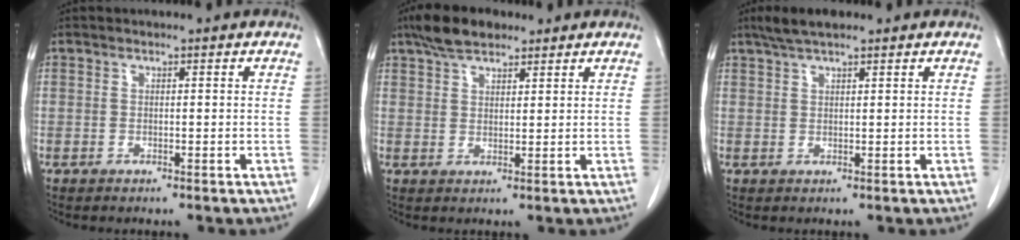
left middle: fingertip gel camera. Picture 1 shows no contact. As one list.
[{"total": 6.0, "force": [4.5, 2.4, 3.1], "torque": [-0.064, 0.018, 0.084]}, {"total": 4.1, "force": [3.2, 0.9, 2.5], "torque": [-0.053, 0.016, 0.060]}]